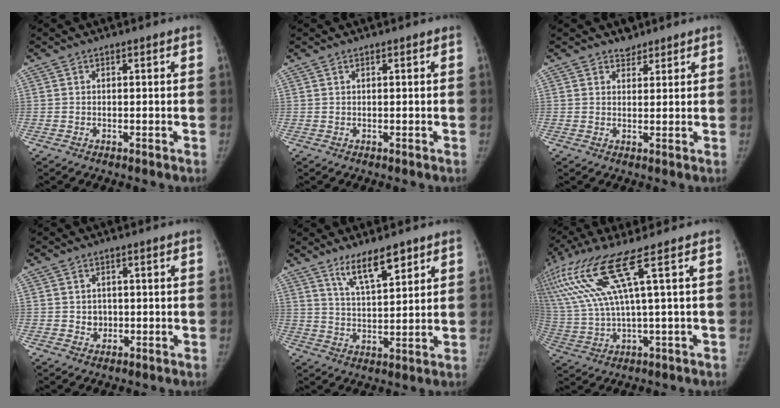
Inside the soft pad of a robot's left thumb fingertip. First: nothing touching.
{"total": 0.0}
{"total": 2.3, "force": [1.7, 1.4, 0.0], "torque": [0.019, -0.012, 0.019]}
{"total": 2.4, "force": [-0.1, 2.2, 0.9], "torque": [0.001, 0.003, 0.001]}
{"total": 8.3, "force": [5.8, 2.2, 5.6], "torque": [-0.084, -0.039, 0.106]}
{"total": 16.4, "force": [7.0, 1.1, 14.8], "torque": [-0.354, -0.006, 0.144]}